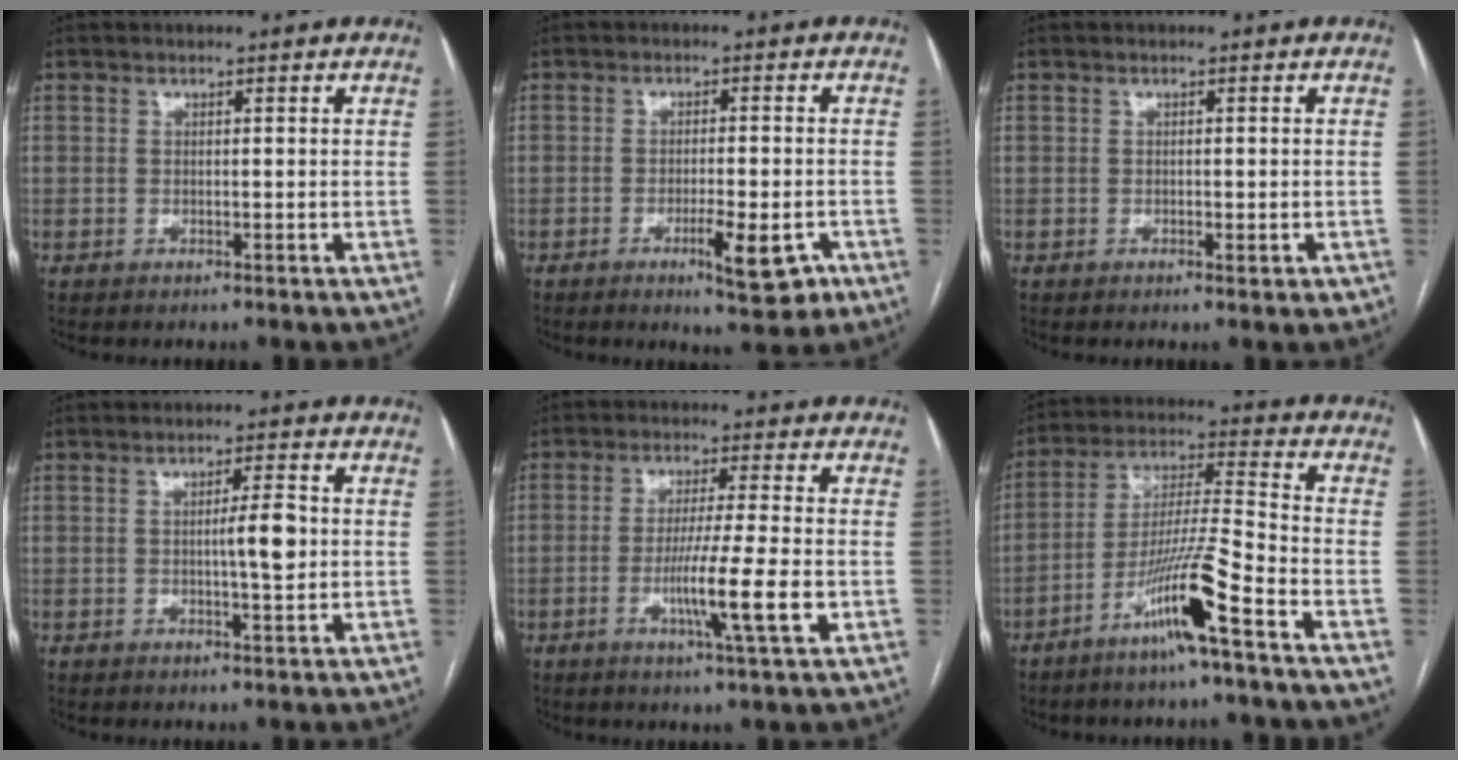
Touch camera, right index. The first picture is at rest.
{"total": 6.9, "force": [-3.2, 1.4, 5.9], "torque": [-0.086, -0.006, -0.040]}
{"total": 1.6, "force": [-0.7, 0.6, 1.3], "torque": [-0.018, -0.001, -0.005]}
{"total": 4.4, "force": [0.0, 0.6, 4.4], "torque": [-0.067, 0.002, 0.000]}
{"total": 9.1, "force": [-2.4, -0.9, 8.7], "torque": [-0.153, -0.020, -0.044]}
{"total": 12.2, "force": [-6.9, -0.8, 10.1], "torque": [-0.193, -0.012, -0.132]}